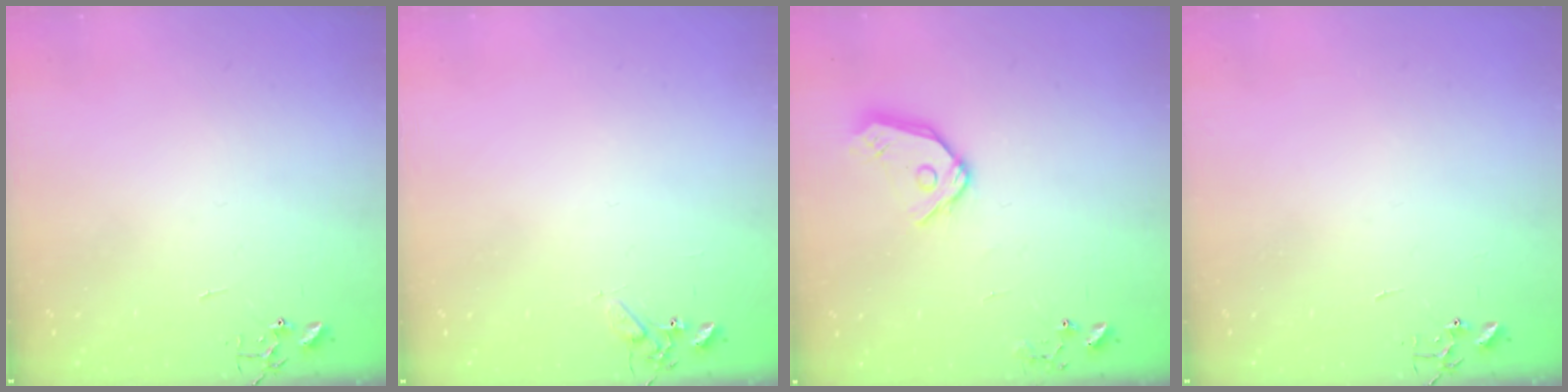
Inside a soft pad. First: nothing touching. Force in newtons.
{"total": 4.7, "press": 4.6, "slide": 0.6}
{"total": 12.2, "press": 12.1, "slide": 1.5}
{"total": 0.0}